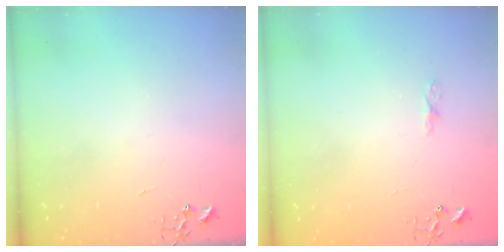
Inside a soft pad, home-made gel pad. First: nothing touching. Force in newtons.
{"total": 3.4, "press": 3.4, "slide": 0.5}